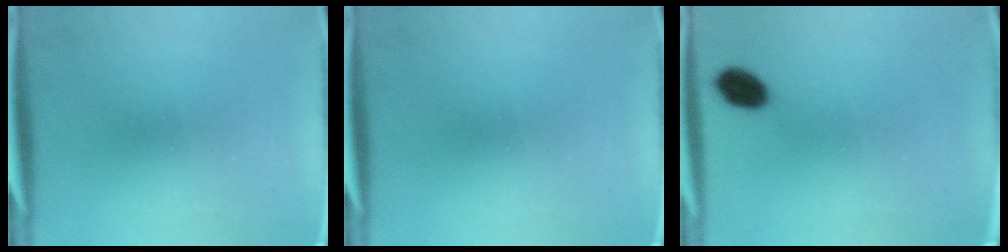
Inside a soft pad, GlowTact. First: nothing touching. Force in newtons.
{"total": 0.0}
{"total": 5.2}